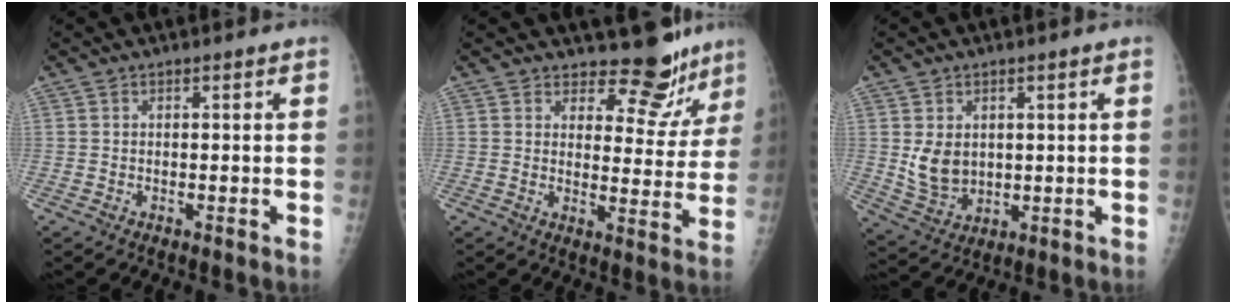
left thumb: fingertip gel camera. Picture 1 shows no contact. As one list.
[{"total": 9.9, "force": [9.1, 3.8, 1.4], "torque": [0.022, -0.083, 0.107]}, {"total": 6.8, "force": [1.2, 5.2, 4.2], "torque": [-0.054, -0.017, 0.041]}]